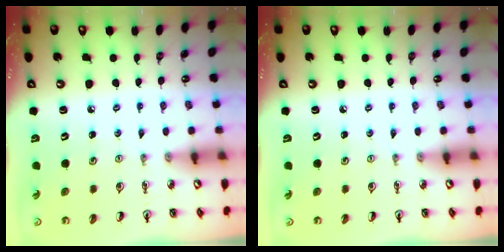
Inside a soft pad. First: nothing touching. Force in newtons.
{"total": 0.0}